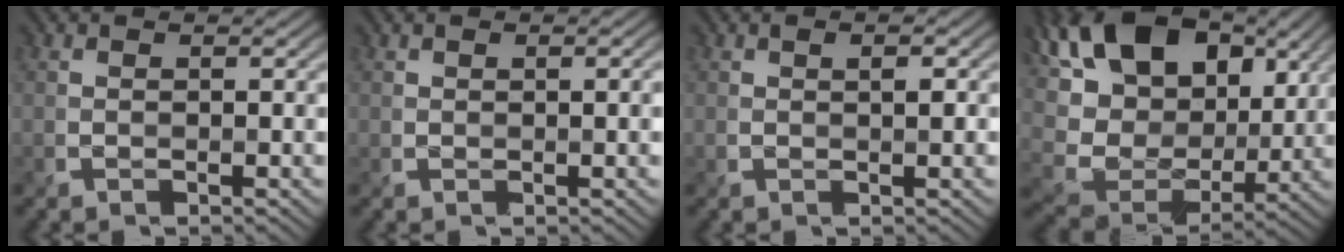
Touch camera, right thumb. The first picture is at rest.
{"total": 2.1, "force": [0.4, 0.8, 1.9], "torque": [-0.032, 0.002, 0.007]}
{"total": 1.8, "force": [0.3, 0.6, 1.7], "torque": [-0.022, 0.001, 0.003]}
{"total": 16.3, "force": [5.3, 11.1, 10.7], "torque": [-0.238, 0.013, 0.108]}